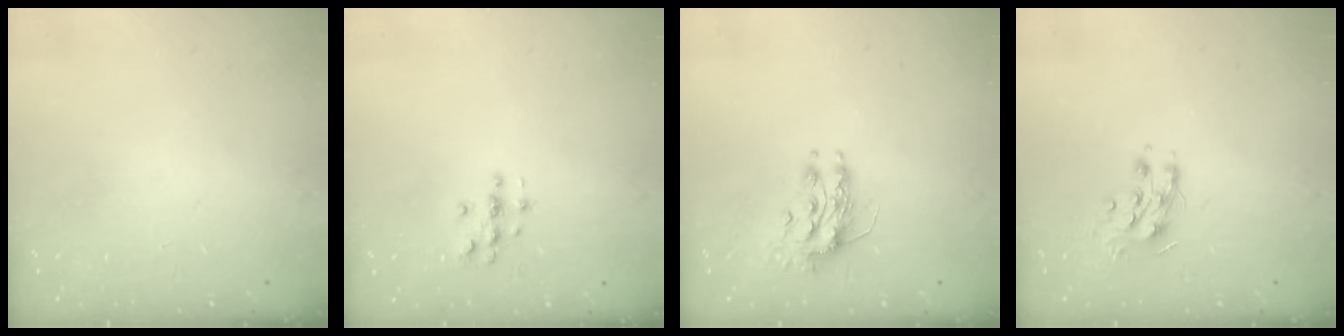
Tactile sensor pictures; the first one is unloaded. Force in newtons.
{"total": 2.9, "press": 2.9, "slide": 0.3}
{"total": 8.5, "press": 8.5, "slide": 0.6}
{"total": 8.4, "press": 8.4, "slide": 0.2}